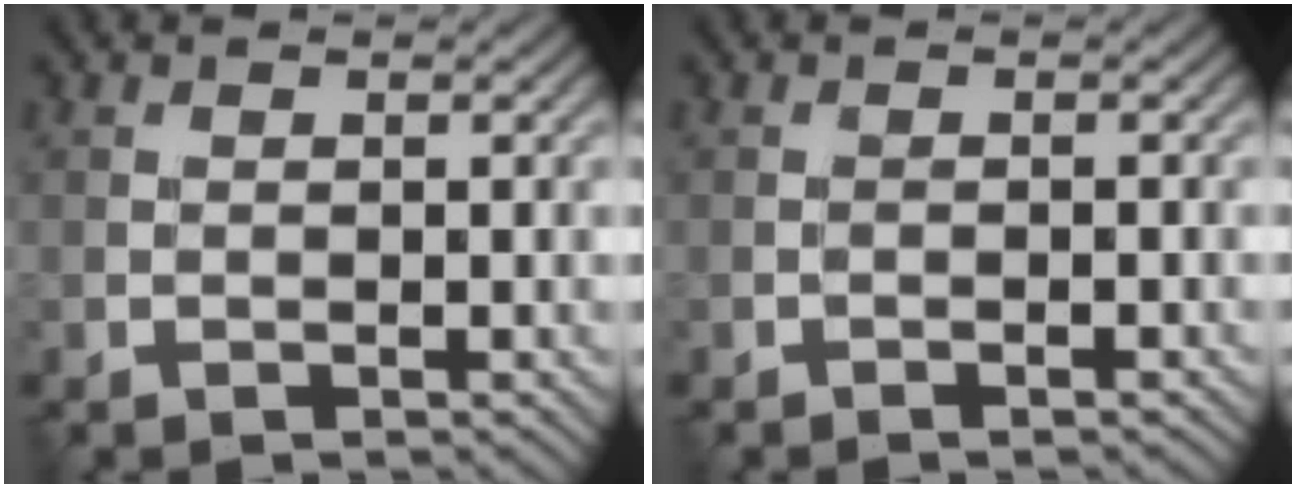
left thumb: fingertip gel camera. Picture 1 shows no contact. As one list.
[{"total": 0.6, "force": [-0.5, 0.0, 0.3], "torque": [-0.004, 0.002, -0.011]}]